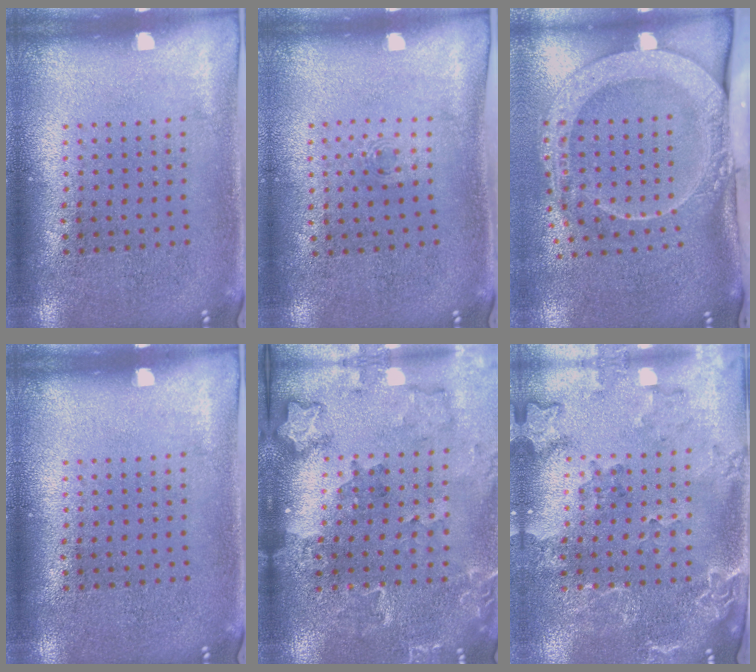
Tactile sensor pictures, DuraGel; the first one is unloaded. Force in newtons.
{"total": 0.5, "press": 0.2, "slide": 0.5}
{"total": 2.9, "press": 2.1, "slide": 2.0}
{"total": 0.0}
{"total": 1.8, "press": 1.8, "slide": 0.2}
{"total": 2.0, "press": 1.9, "slide": 0.7}